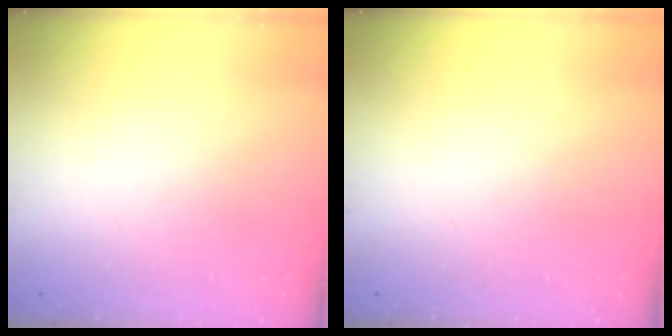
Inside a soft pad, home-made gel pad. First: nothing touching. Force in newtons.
{"total": 0.0}